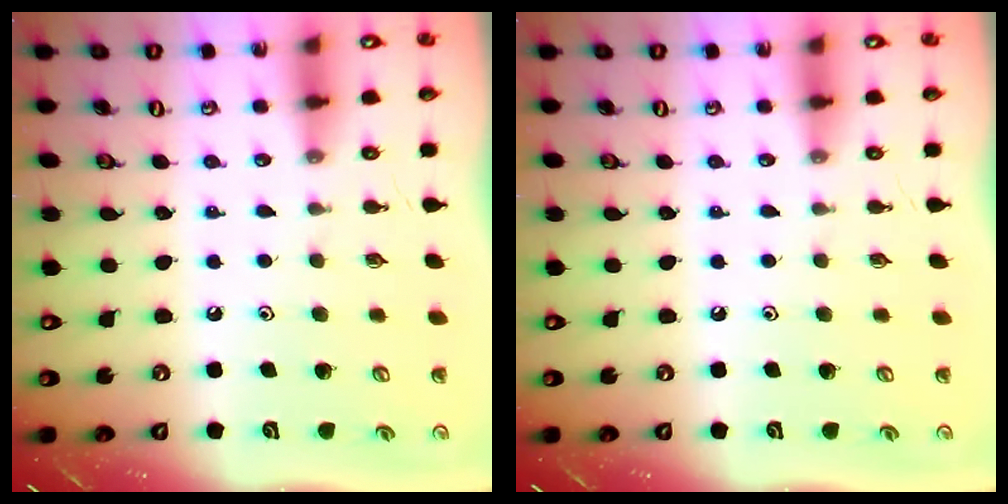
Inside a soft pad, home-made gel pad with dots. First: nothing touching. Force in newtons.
{"total": 0.0}